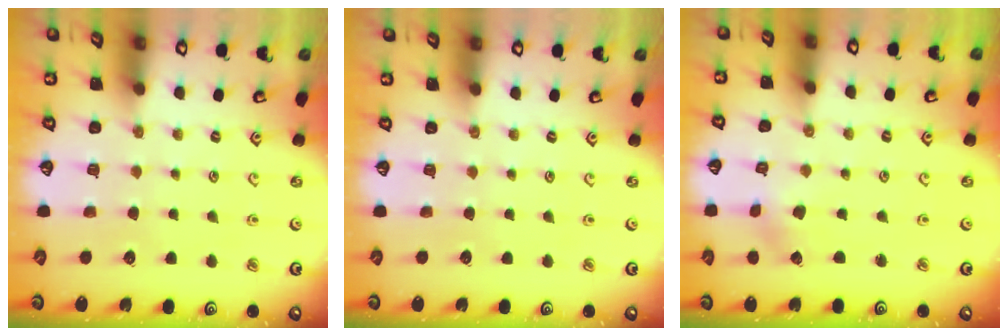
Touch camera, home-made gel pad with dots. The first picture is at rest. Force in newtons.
{"total": 0.0}
{"total": 1.2, "press": 1.2, "slide": 0.2}